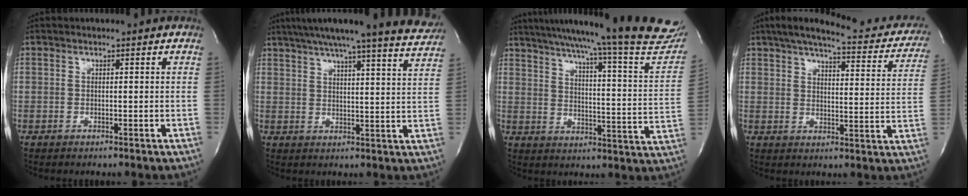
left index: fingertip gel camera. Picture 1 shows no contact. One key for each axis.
{"total": 20.5, "fx": 18.3, "fy": 0.7, "fz": 9.1, "tx": -0.137, "ty": -0.034, "tz": 0.219}
{"total": 28.6, "fx": 25.2, "fy": 0.0, "fz": 13.5, "tx": -0.207, "ty": -0.088, "tz": 0.310}
{"total": 22.6, "fx": 19.3, "fy": 4.9, "fz": 10.6, "tx": -0.152, "ty": -0.017, "tz": 0.225}